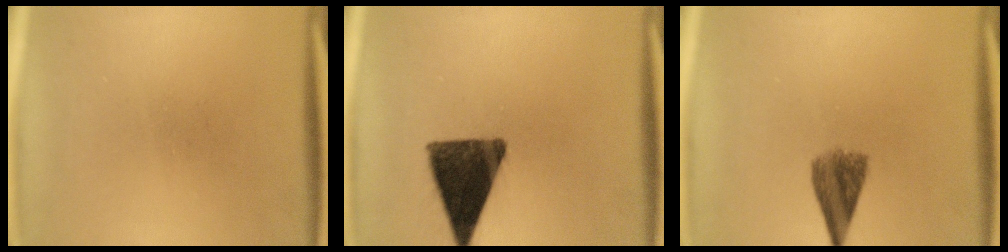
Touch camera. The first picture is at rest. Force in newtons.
{"total": 13.0}
{"total": 5.3}